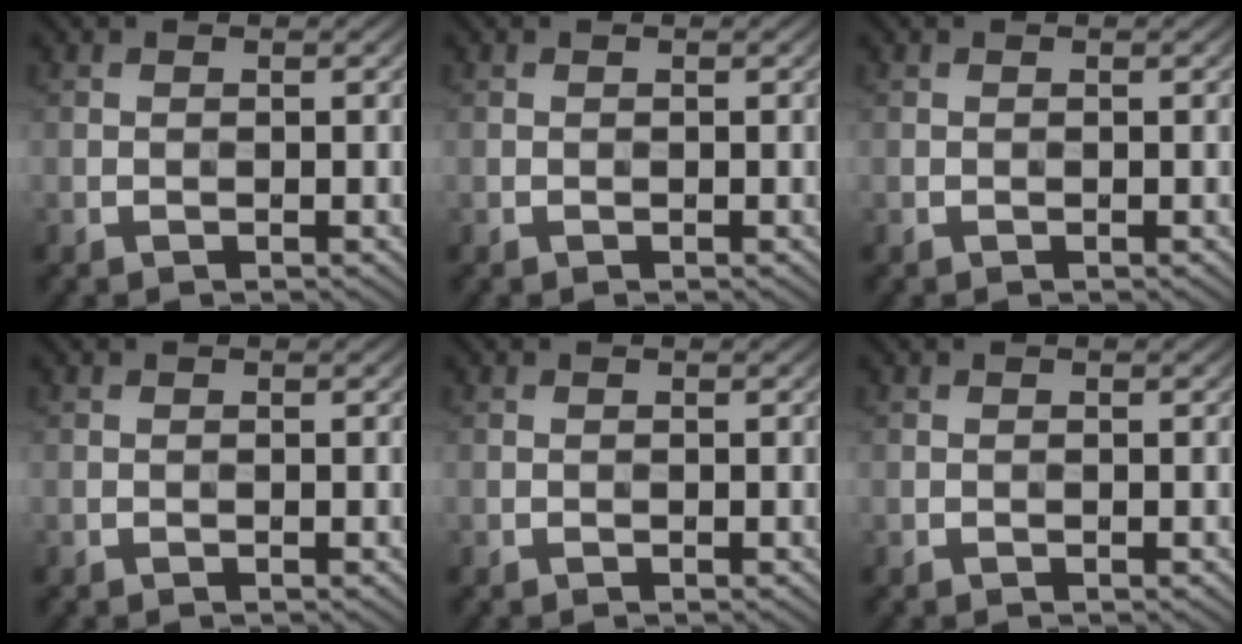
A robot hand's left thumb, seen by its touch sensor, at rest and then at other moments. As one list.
[{"total": 0.0}, {"total": 0.0}, {"total": 0.0}, {"total": 0.0}, {"total": 0.0}]